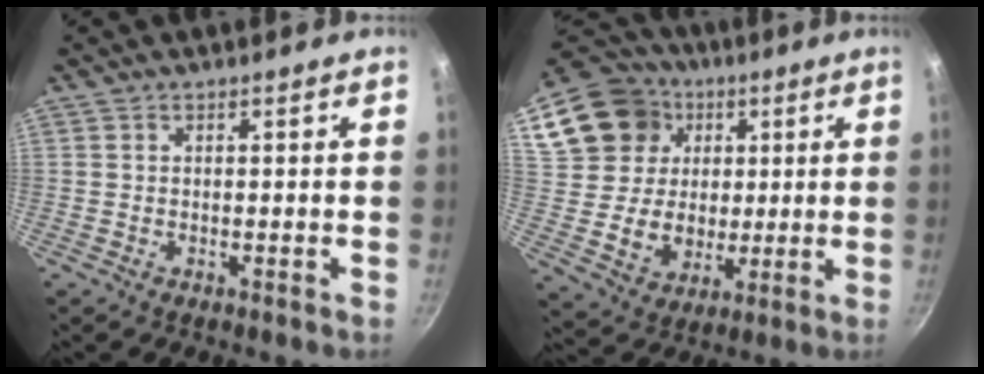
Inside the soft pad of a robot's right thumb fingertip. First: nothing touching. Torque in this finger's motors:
{"motor_torque": [-0.46, 2.34, 0.39, -0.33, 0.09]}